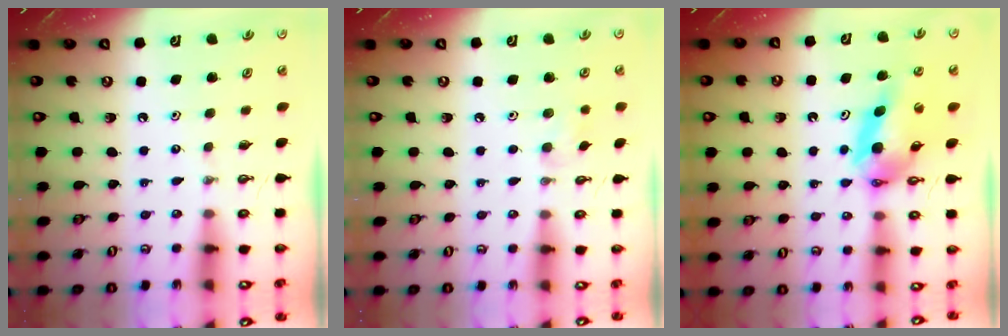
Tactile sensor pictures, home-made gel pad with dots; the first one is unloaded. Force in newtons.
{"total": 6.8, "press": 6.7, "slide": 0.7}
{"total": 10.5, "press": 10.4, "slide": 1.1}